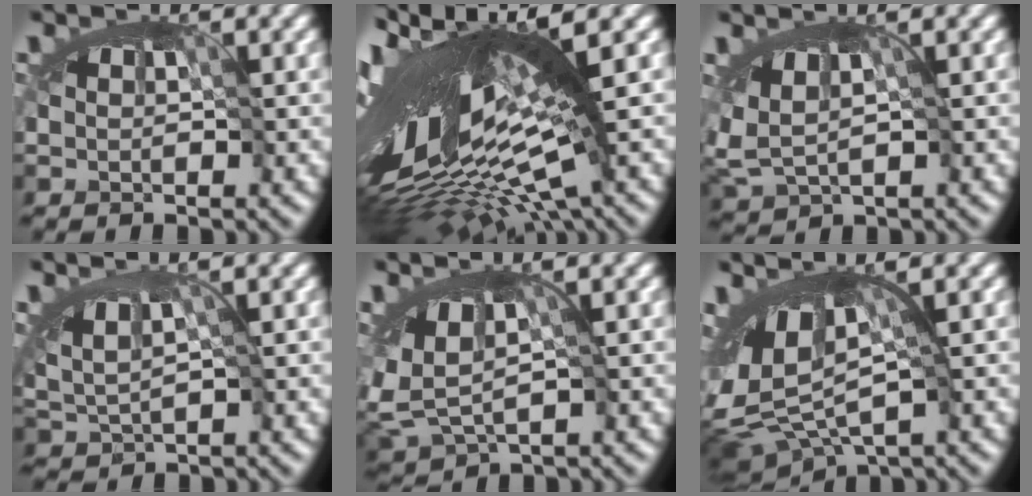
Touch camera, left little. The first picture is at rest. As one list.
[{"total": 15.9, "force": [-1.3, 5.5, 14.9], "torque": [-0.270, -0.017, -0.022]}, {"total": 2.8, "force": [-0.1, 1.6, 2.3], "torque": [-0.035, -0.005, 0.005]}, {"total": 3.1, "force": [0.3, 1.5, 2.7], "torque": [-0.036, 0.004, 0.010]}, {"total": 3.6, "force": [-0.2, 1.5, 3.2], "torque": [-0.057, -0.011, -0.001]}, {"total": 7.3, "force": [-0.5, 3.0, 6.7], "torque": [-0.108, -0.010, -0.005]}]